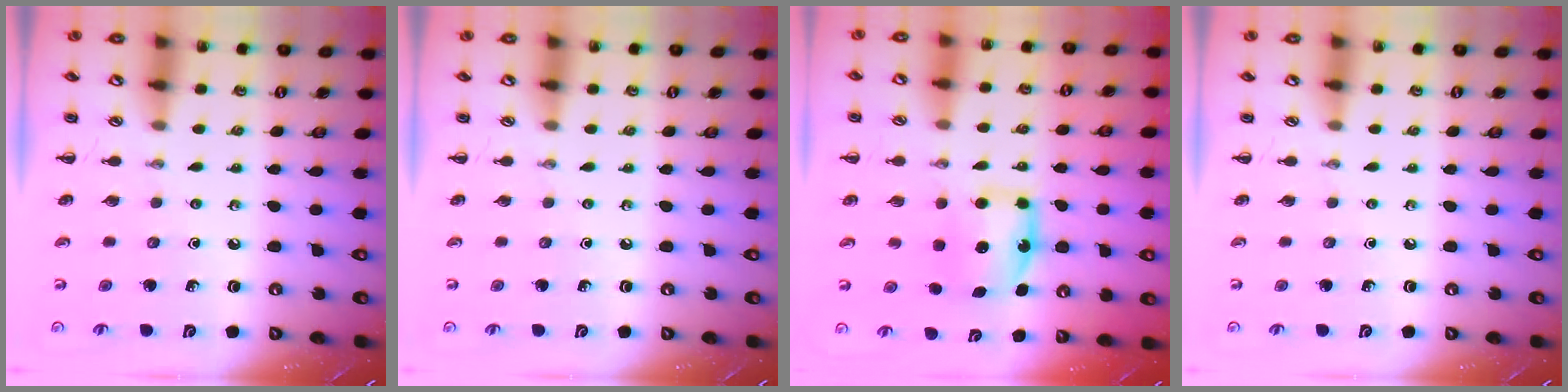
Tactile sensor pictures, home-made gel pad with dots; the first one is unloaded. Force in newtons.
{"total": 0.0}
{"total": 6.3, "press": 6.2, "slide": 1.0}
{"total": 0.0}